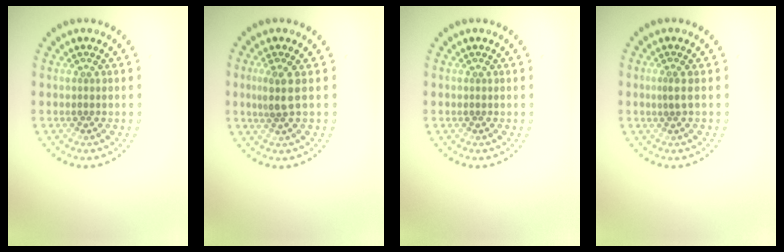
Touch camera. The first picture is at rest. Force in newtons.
{"total": 2.2, "press": 1.7, "slide": 1.3}
{"total": 0.0}
{"total": 0.8, "press": 0.5, "slide": 0.7}